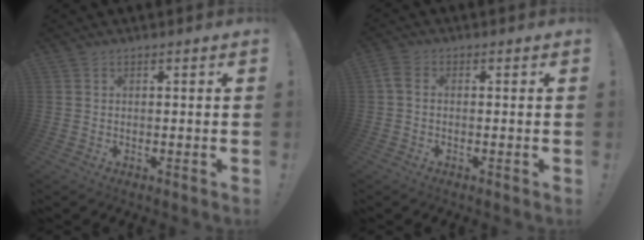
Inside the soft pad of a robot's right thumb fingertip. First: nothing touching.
{"total": 2.5, "force": [0.2, 1.6, 2.0], "torque": [-0.041, 0.009, 0.007]}